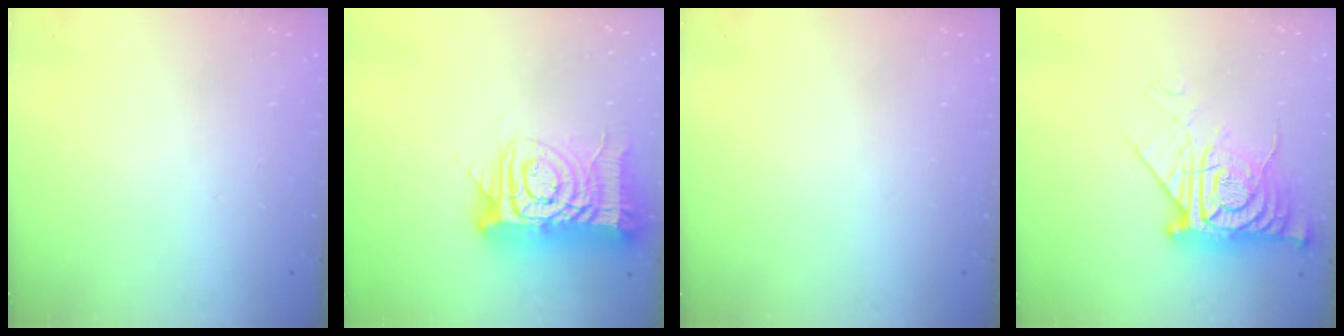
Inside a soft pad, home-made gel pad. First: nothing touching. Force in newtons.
{"total": 16.0, "press": 15.9, "slide": 1.6}
{"total": 0.0}
{"total": 14.0, "press": 13.9, "slide": 1.4}